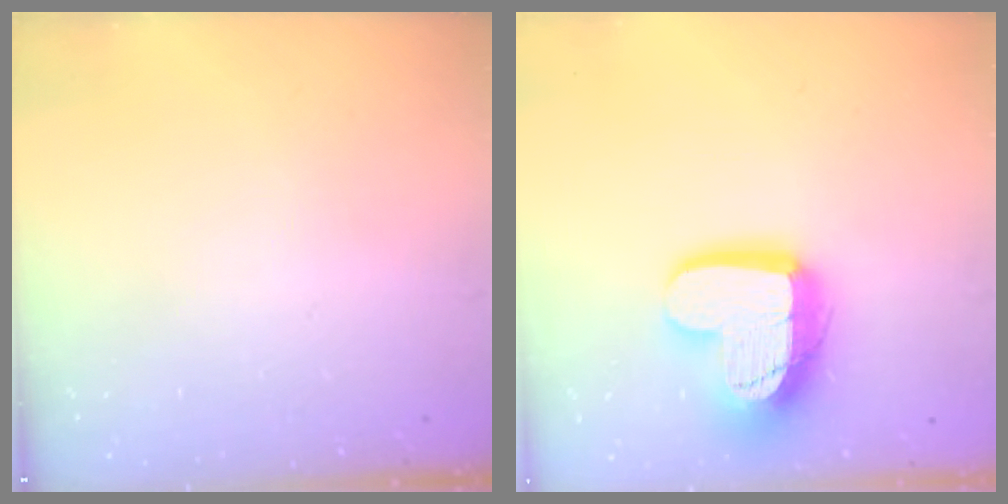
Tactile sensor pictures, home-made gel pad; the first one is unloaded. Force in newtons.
{"total": 16.0, "press": 16.0, "slide": 1.4}